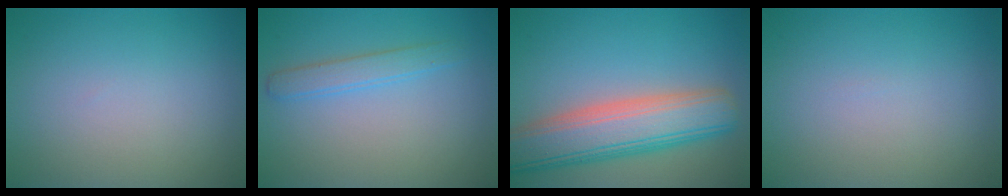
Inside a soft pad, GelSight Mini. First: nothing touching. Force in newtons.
{"total": 2.0, "press": 2.0, "slide": 0.0}
{"total": 8.8, "press": 8.7, "slide": 0.9}
{"total": 0.0}